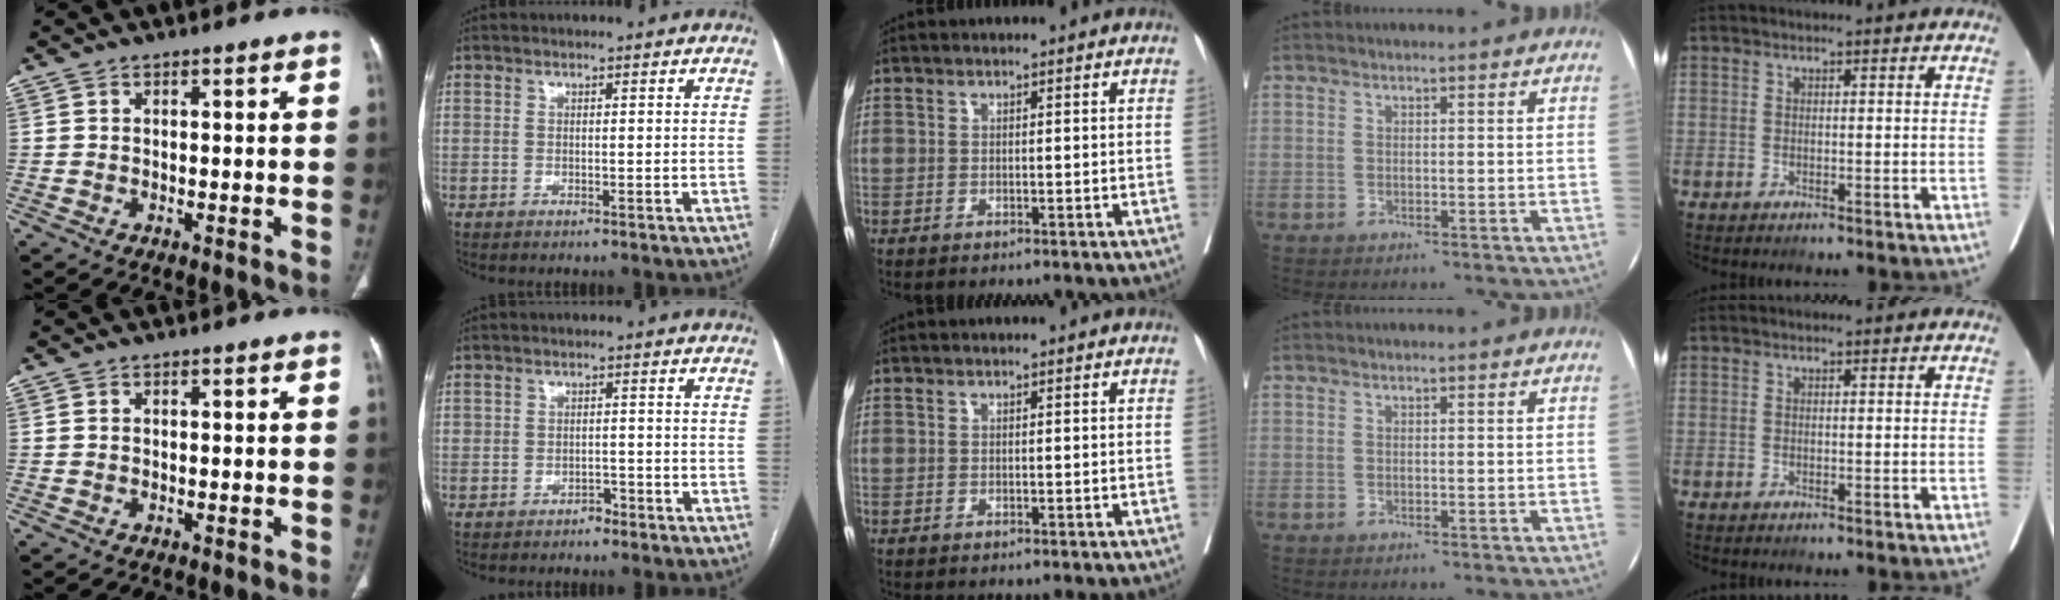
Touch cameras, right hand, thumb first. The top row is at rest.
{"index": {"total": 1.6, "force": [-1.1, 1.0, 0.5], "torque": [-0.009, 0.003, -0.018]}}